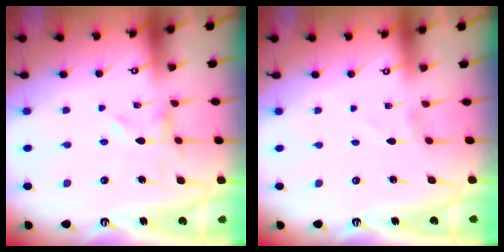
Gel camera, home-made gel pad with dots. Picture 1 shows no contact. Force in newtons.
{"total": 1.5, "press": 1.5, "slide": 0.1}